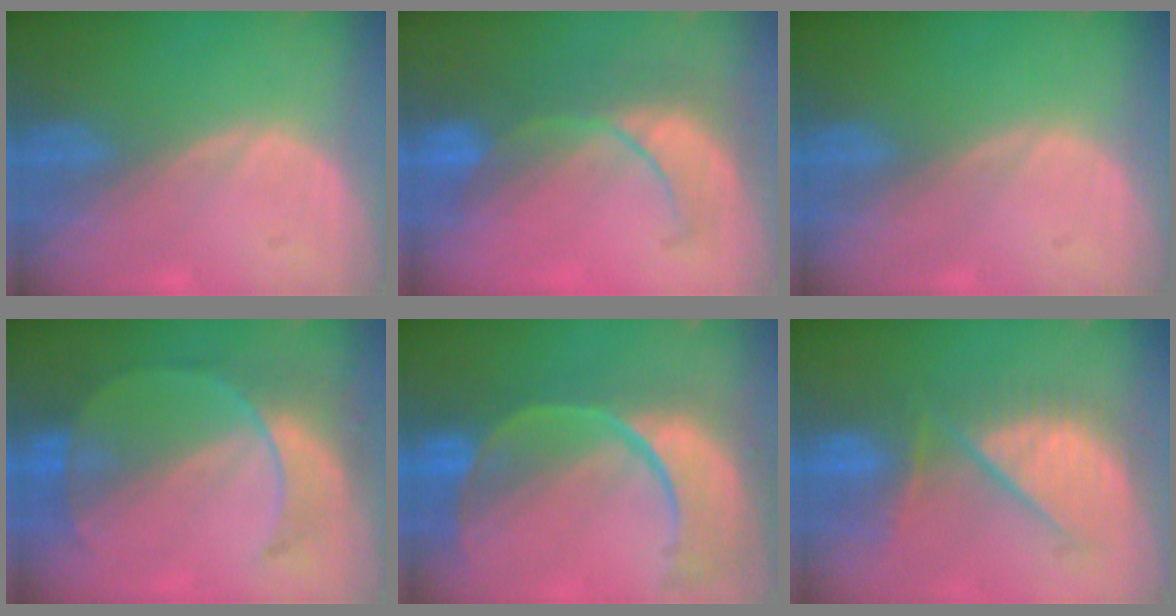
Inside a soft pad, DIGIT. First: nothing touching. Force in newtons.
{"total": 7.8, "press": 7.7, "slide": 1.6}
{"total": 0.0}
{"total": 7.3, "press": 7.0, "slide": 1.8}
{"total": 13.2, "press": 10.7, "slide": 7.9}
{"total": 9.1, "press": 8.9, "slide": 2.0}